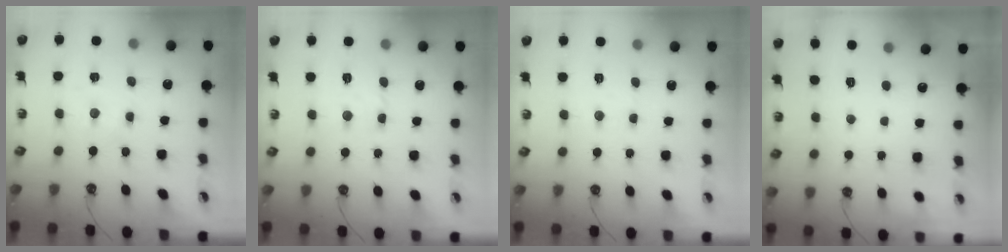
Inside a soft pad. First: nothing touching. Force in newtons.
{"total": 6.4, "press": 6.4, "slide": 0.6}
{"total": 1.6, "press": 1.5, "slide": 0.4}
{"total": 0.0}